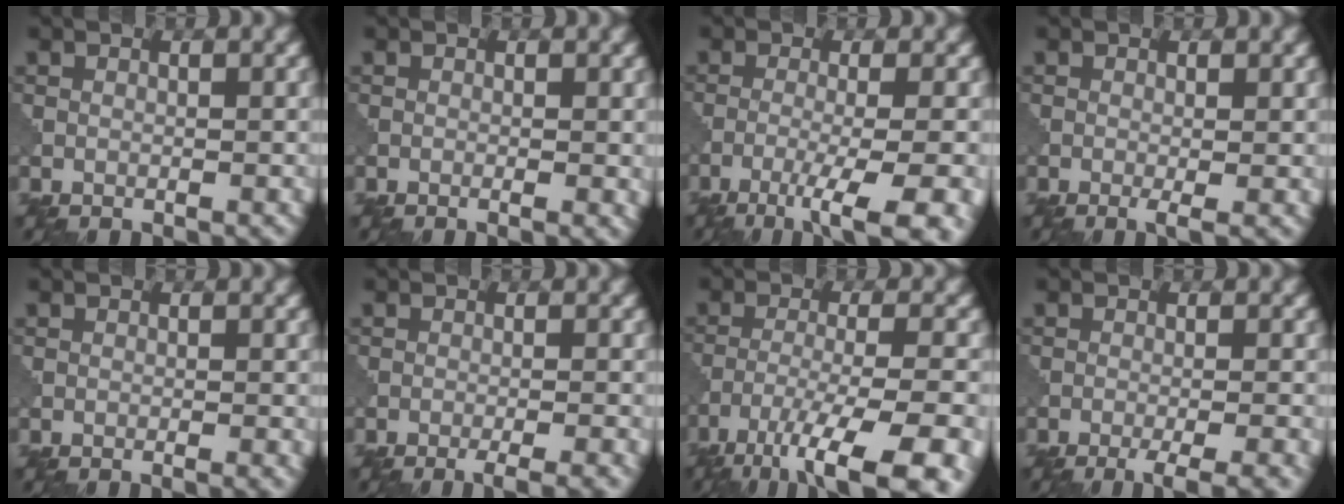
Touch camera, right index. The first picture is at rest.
{"total": 1.1, "force": [-0.2, 0.2, 1.0], "torque": [-0.017, -0.004, -0.006]}
{"total": 8.0, "force": [-4.5, 1.7, 6.4], "torque": [-0.087, -0.004, -0.071]}
{"total": 1.5, "force": [-0.4, 0.2, 1.5], "torque": [-0.025, -0.009, -0.006]}
{"total": 0.7, "force": [-0.3, 0.1, 0.6], "torque": [-0.006, -0.002, -0.009]}
{"total": 3.3, "force": [-1.8, 0.7, 2.6], "torque": [-0.026, 0.004, -0.031]}
{"total": 11.4, "force": [-8.0, 2.6, 7.8], "torque": [-0.126, -0.021, -0.121]}
{"total": 4.3, "force": [-2.3, 1.0, 3.5], "torque": [-0.042, -0.001, -0.036]}